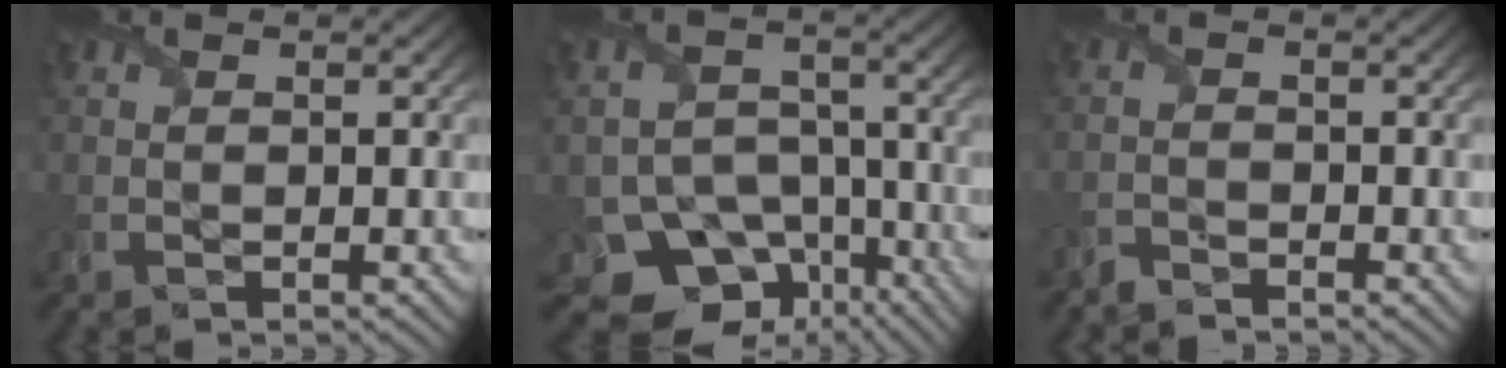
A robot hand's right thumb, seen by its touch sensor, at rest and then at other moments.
{"total": 11.4, "force": [-7.3, 7.9, 3.8], "torque": [-0.068, -0.019, -0.109]}
{"total": 1.5, "force": [-1.5, 0.3, -0.1], "torque": [0.002, 0.000, -0.034]}